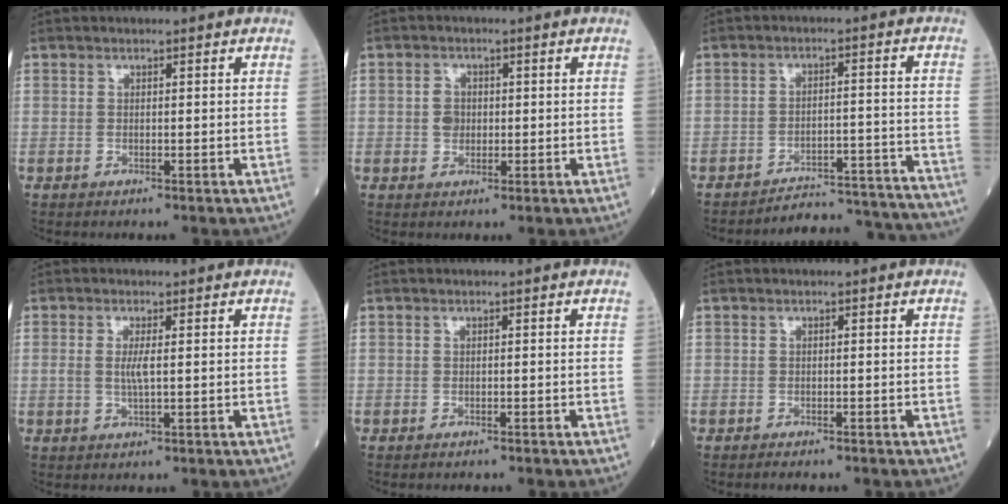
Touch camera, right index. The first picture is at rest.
{"total": 2.3, "force": [0.0, 1.9, 1.3], "torque": [-0.022, 0.005, -0.001]}
{"total": 17.5, "force": [-17.4, 0.7, 1.7], "torque": [0.002, 0.022, -0.219]}
{"total": 2.3, "force": [0.1, 0.2, 2.3], "torque": [-0.053, -0.002, 0.002]}
{"total": 1.0, "force": [-1.0, 0.2, 0.3], "torque": [-0.008, -0.002, -0.013]}
{"total": 2.2, "force": [-1.9, 0.4, 0.9], "torque": [-0.012, -0.004, -0.022]}